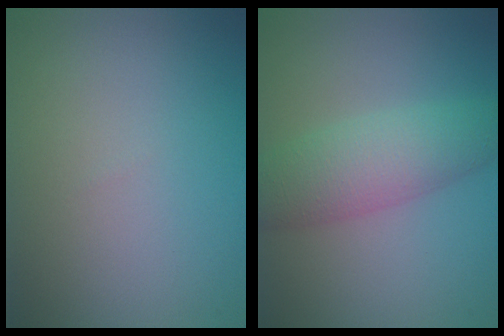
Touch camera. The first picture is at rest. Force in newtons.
{"total": 4.7, "press": 4.7, "slide": 0.1}